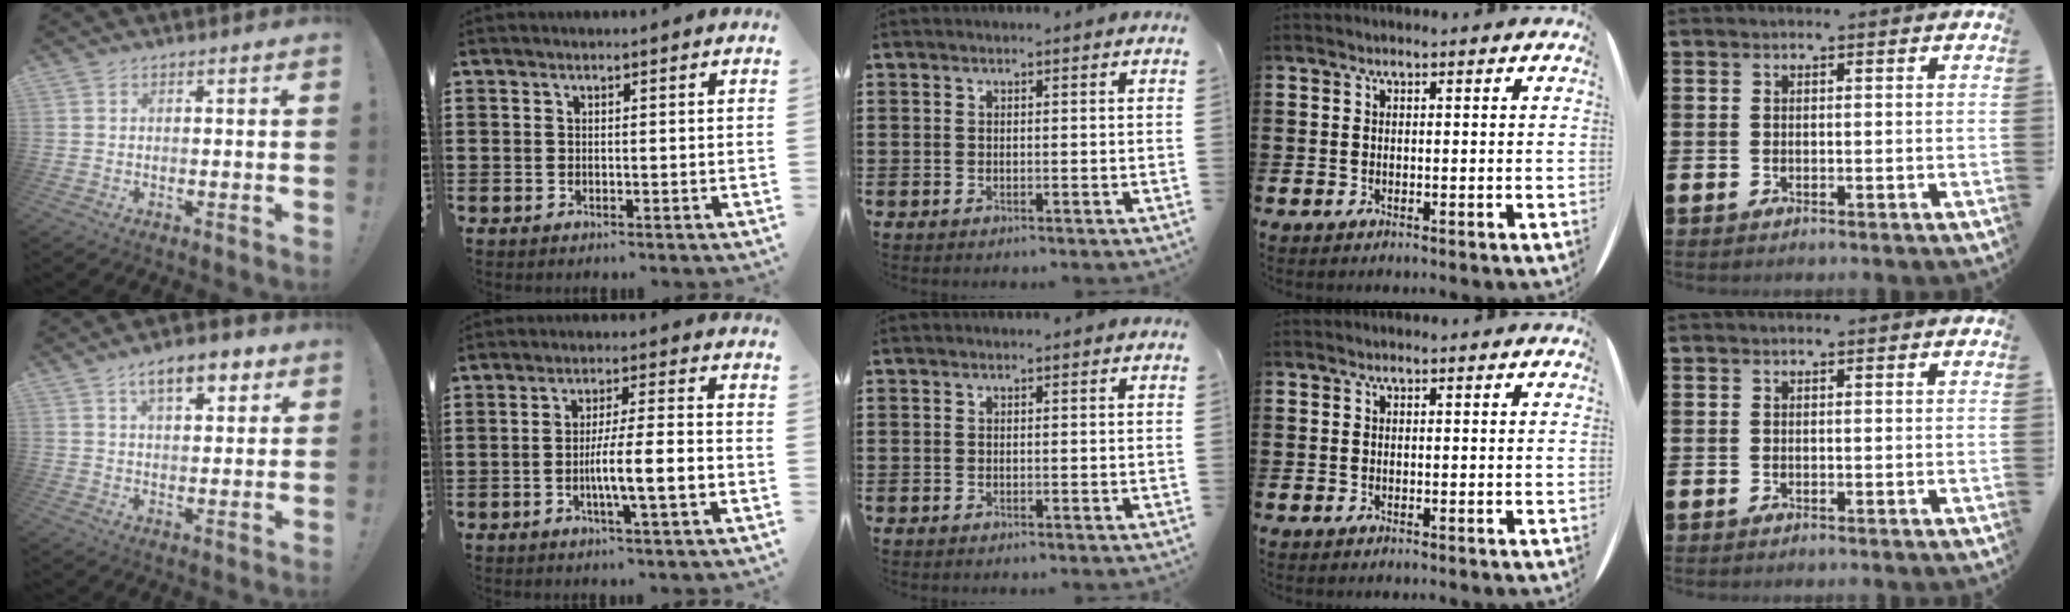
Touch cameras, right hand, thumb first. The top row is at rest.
{"thumb": {"total": 9.4, "force": [5.1, 4.1, 6.7], "torque": [-0.091, -0.012, 0.088]}, "index": {"total": 6.8, "force": [-2.1, 0.4, 6.5], "torque": [-0.108, 0.000, -0.039]}}